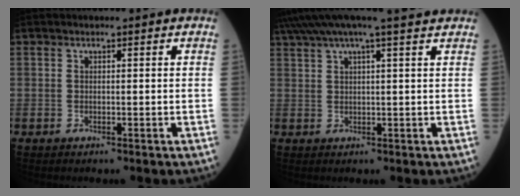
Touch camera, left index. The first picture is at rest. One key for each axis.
{"total": 10.9, "fx": 9.2, "fy": -0.7, "fz": 5.9, "tx": -0.103, "ty": 0.037, "tz": 0.122}